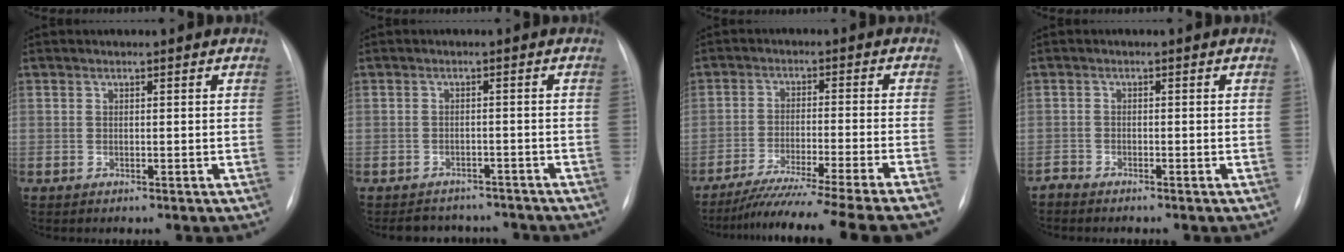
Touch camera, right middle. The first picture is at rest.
{"total": 6.9, "force": [-6.4, 2.6, 0.6], "torque": [-0.002, 0.011, -0.077]}
{"total": 19.2, "force": [-16.2, -2.1, 10.0], "torque": [-0.133, -0.045, -0.243]}
{"total": 1.2, "force": [-1.2, 0.1, -0.1], "torque": [0.001, -0.003, -0.023]}